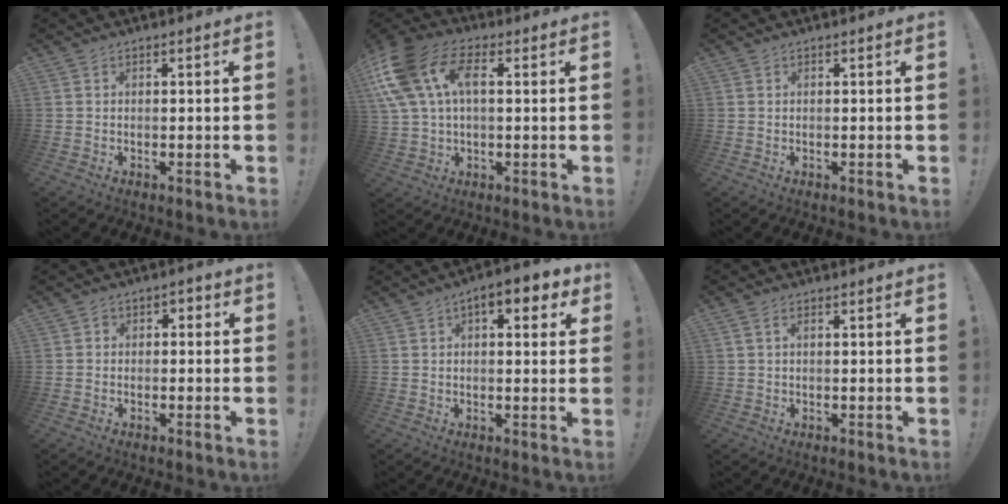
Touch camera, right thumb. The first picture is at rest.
{"total": 17.7, "force": [4.9, 10.9, 13.0], "torque": [-0.266, 0.007, 0.089]}
{"total": 0.0}
{"total": 2.8, "force": [-1.7, 1.9, 1.2], "torque": [-0.014, 0.012, -0.033]}
{"total": 7.1, "force": [3.2, 3.0, 5.6], "torque": [-0.061, -0.013, 0.048]}
{"total": 2.0, "force": [0.6, 1.1, 1.6], "torque": [-0.039, 0.008, 0.013]}